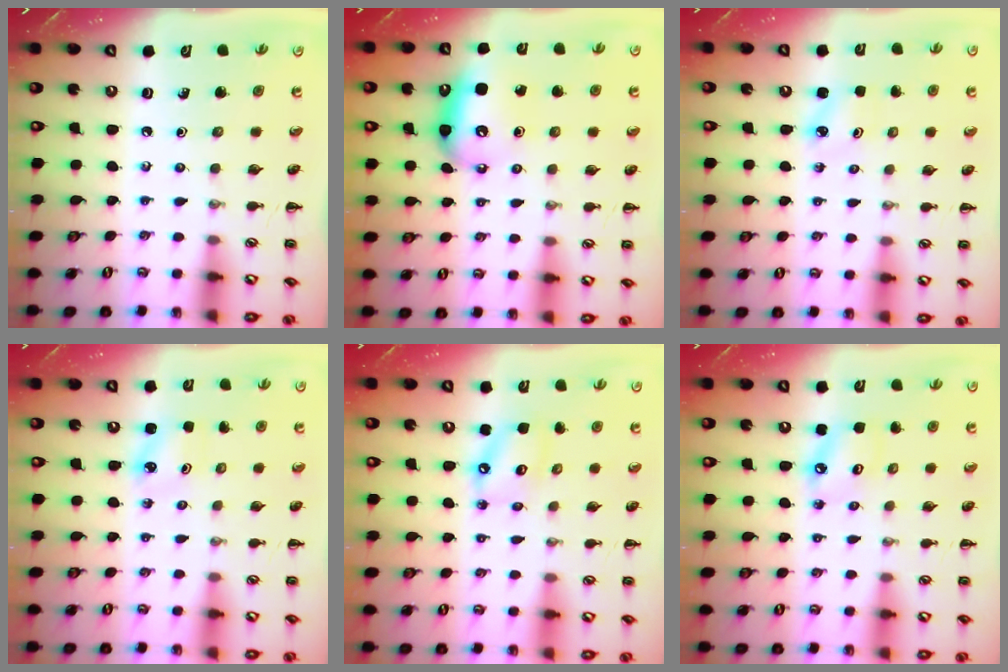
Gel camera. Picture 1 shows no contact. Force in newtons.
{"total": 8.6, "press": 8.5, "slide": 0.9}
{"total": 1.9, "press": 1.9, "slide": 0.4}
{"total": 2.6, "press": 2.5, "slide": 0.7}
{"total": 7.3, "press": 7.2, "slide": 1.4}
{"total": 5.0, "press": 4.9, "slide": 0.8}